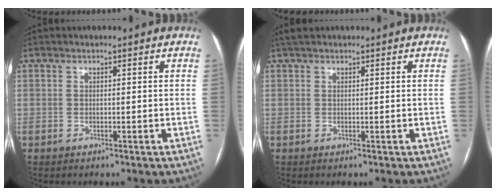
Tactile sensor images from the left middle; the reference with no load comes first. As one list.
[{"total": 2.0, "force": [1.6, 0.7, 0.9], "torque": [-0.017, 0.020, 0.030]}]